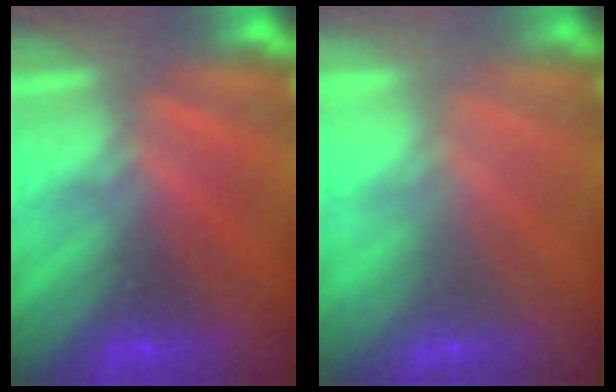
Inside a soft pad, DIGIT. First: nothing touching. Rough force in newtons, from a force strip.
{"total": 2.1}